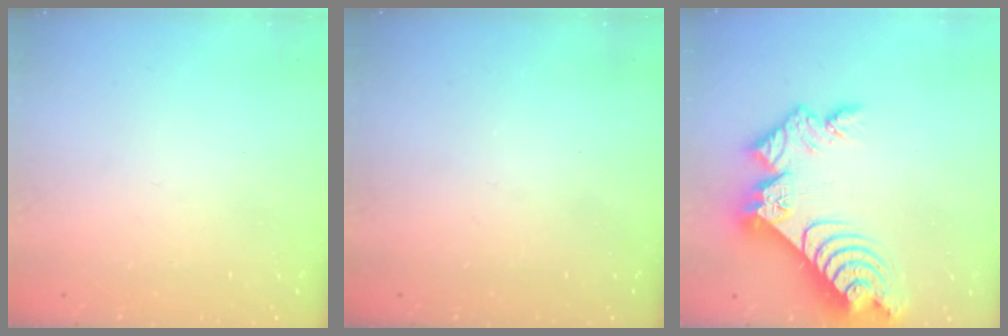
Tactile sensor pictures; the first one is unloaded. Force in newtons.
{"total": 0.0}
{"total": 15.0, "press": 15.0, "slide": 1.4}